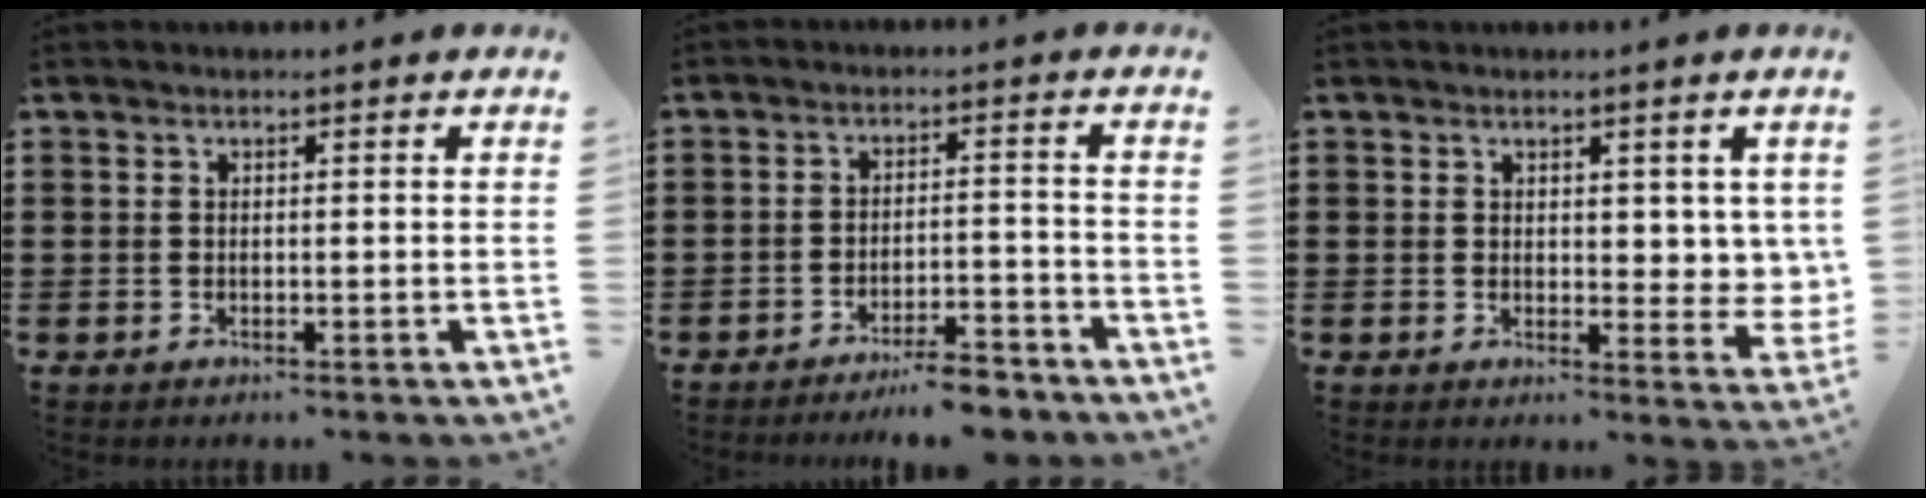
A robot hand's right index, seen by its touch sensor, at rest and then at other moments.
{"total": 5.4, "force": [-4.9, 0.1, 2.1], "torque": [-0.035, -0.004, -0.092]}
{"total": 3.6, "force": [2.1, 2.4, 1.6], "torque": [-0.016, -0.004, 0.035]}